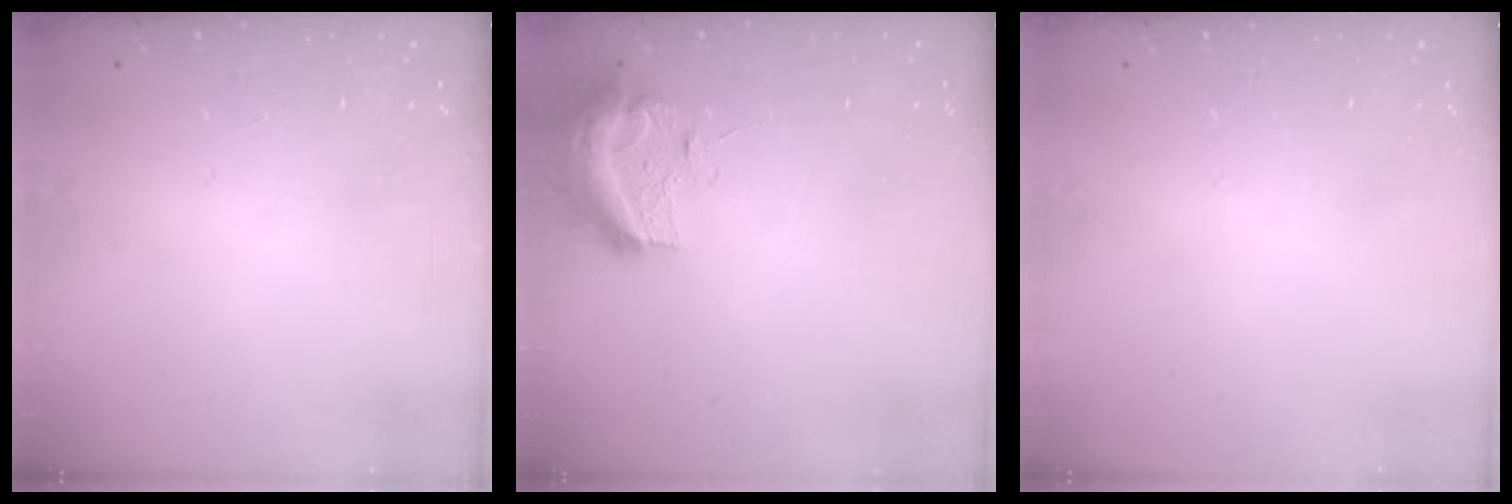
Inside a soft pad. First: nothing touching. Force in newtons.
{"total": 10.2, "press": 10.2, "slide": 0.3}
{"total": 0.0}